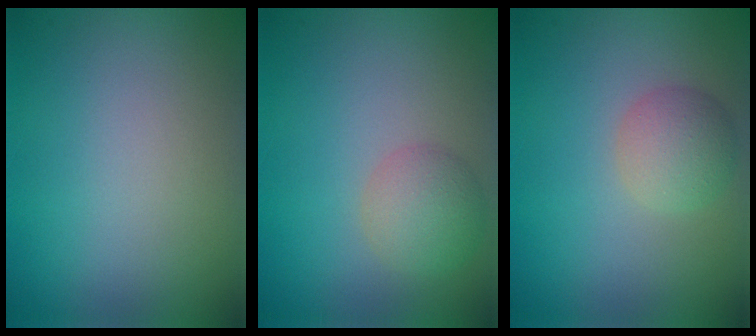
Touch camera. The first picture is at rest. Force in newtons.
{"total": 2.9, "press": 2.9, "slide": 0.2}
{"total": 2.7, "press": 2.6, "slide": 0.2}